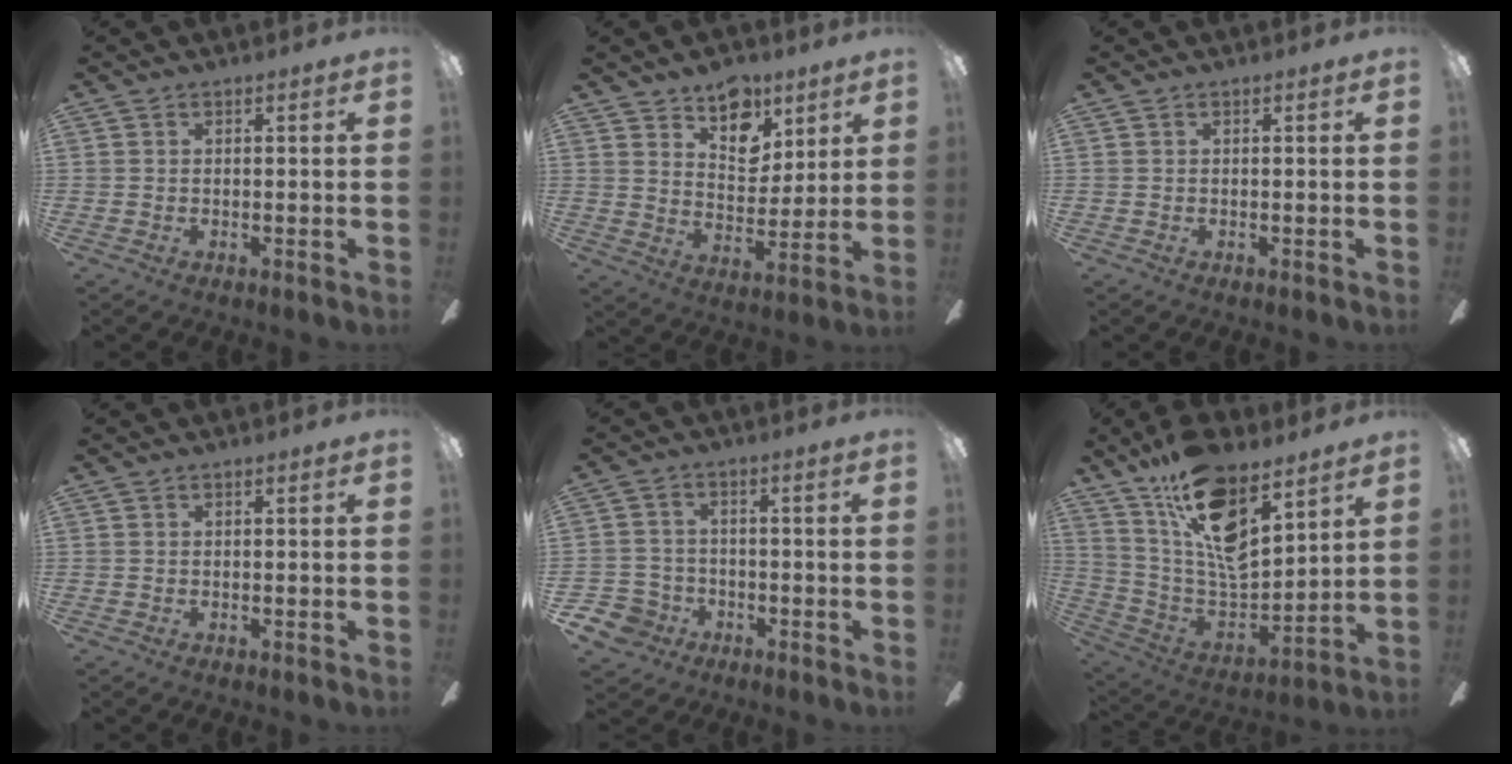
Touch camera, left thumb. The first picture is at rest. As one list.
[{"total": 11.3, "force": [7.7, 6.7, 4.8], "torque": [-0.057, -0.048, 0.141]}, {"total": 0.0}, {"total": 0.0}, {"total": 5.6, "force": [-2.3, 5.1, 0.9], "torque": [-0.040, 0.020, -0.044]}, {"total": 18.2, "force": [11.5, 7.4, 12.0], "torque": [-0.221, -0.074, 0.204]}]